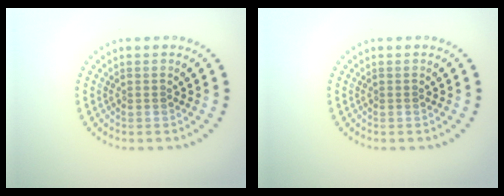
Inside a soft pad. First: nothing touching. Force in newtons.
{"total": 0.0}